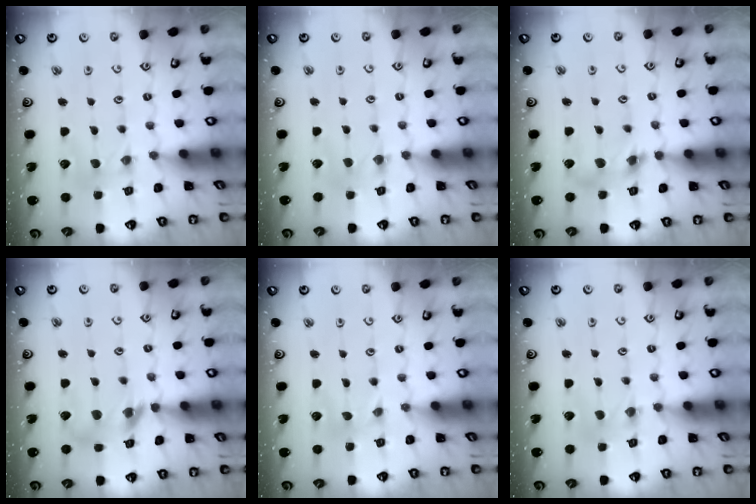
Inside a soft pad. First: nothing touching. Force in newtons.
{"total": 0.8, "press": 0.7, "slide": 0.2}
{"total": 10.4, "press": 10.3, "slide": 1.3}
{"total": 9.9, "press": 9.8, "slide": 0.9}
{"total": 0.0}
{"total": 0.0}